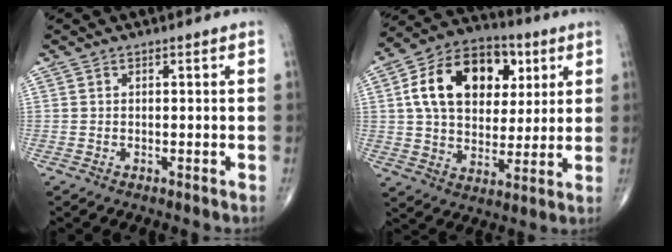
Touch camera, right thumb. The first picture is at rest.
{"total": 19.2, "force": [5.4, 13.1, 13.0], "torque": [-0.193, 0.002, 0.088]}